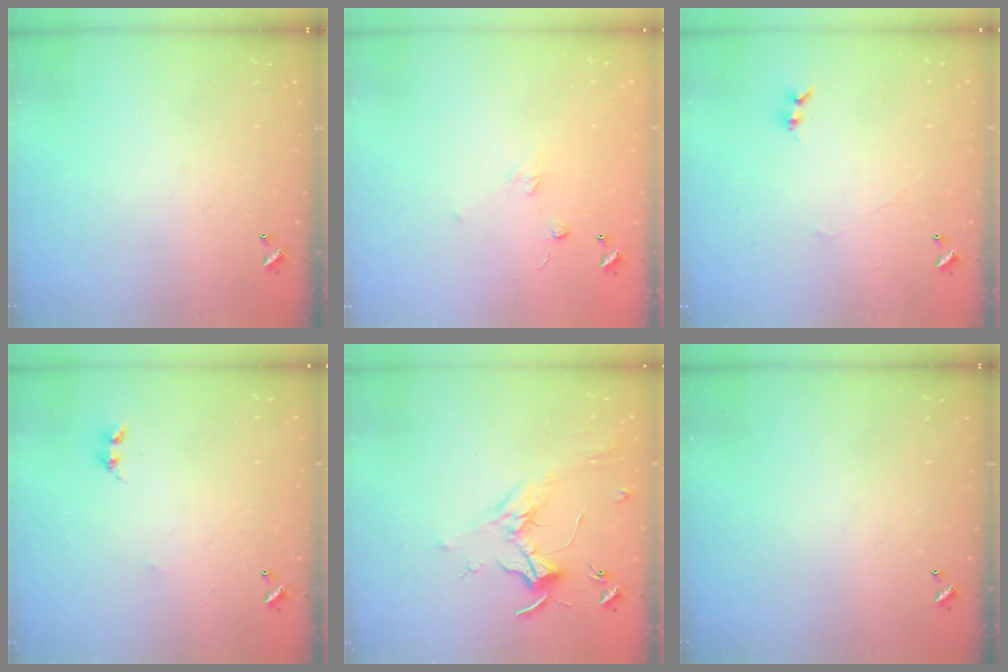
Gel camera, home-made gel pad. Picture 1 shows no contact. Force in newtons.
{"total": 2.5, "press": 2.3, "slide": 1.0}
{"total": 0.0}
{"total": 2.8, "press": 2.7, "slide": 0.4}
{"total": 1.7, "press": 1.5, "slide": 0.7}
{"total": 0.0}